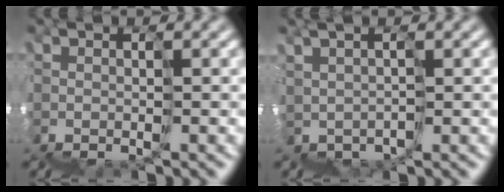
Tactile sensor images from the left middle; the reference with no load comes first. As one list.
[{"total": 2.8, "force": [1.7, -1.2, -1.9], "torque": [-0.002, 0.021, 0.024]}]